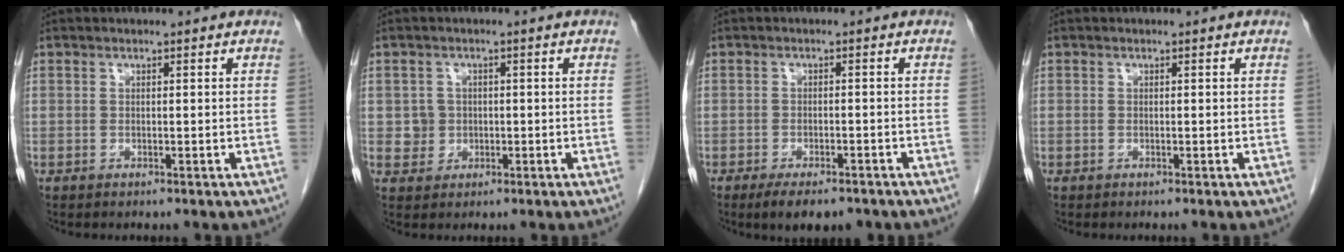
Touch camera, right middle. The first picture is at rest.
{"total": 2.6, "force": [0.0, 2.6, 0.3], "torque": [0.001, 0.007, 0.002]}
{"total": 6.0, "force": [-4.5, 1.9, 3.5], "torque": [-0.047, -0.006, -0.066]}
{"total": 0.0}